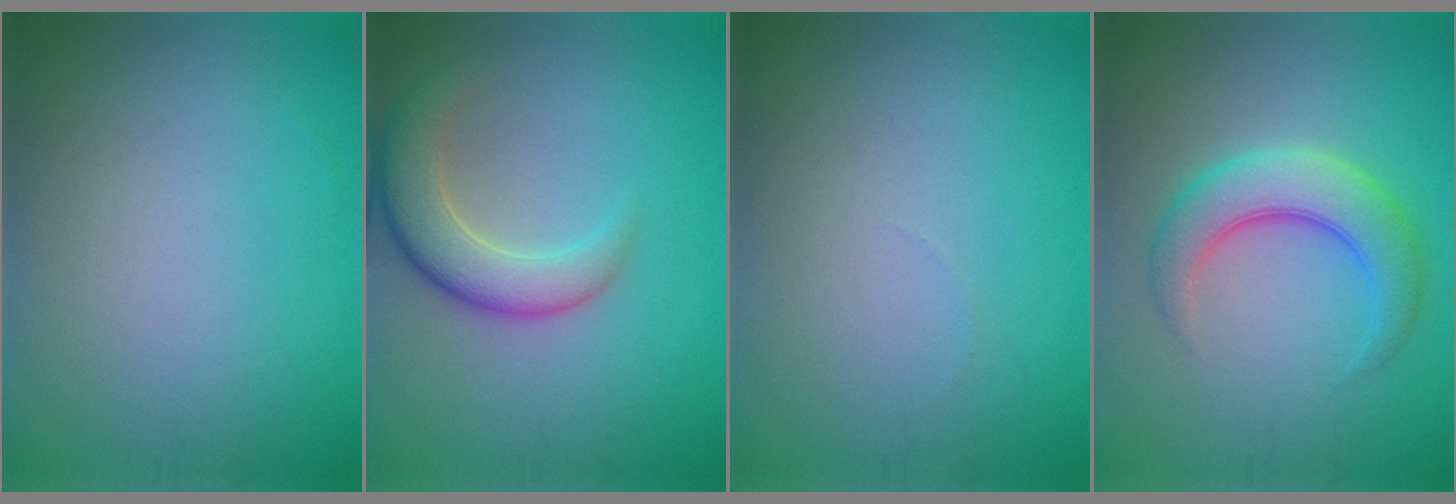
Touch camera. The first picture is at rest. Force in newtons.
{"total": 4.9, "press": 4.8, "slide": 0.5}
{"total": 0.0}
{"total": 5.2, "press": 5.2, "slide": 0.1}